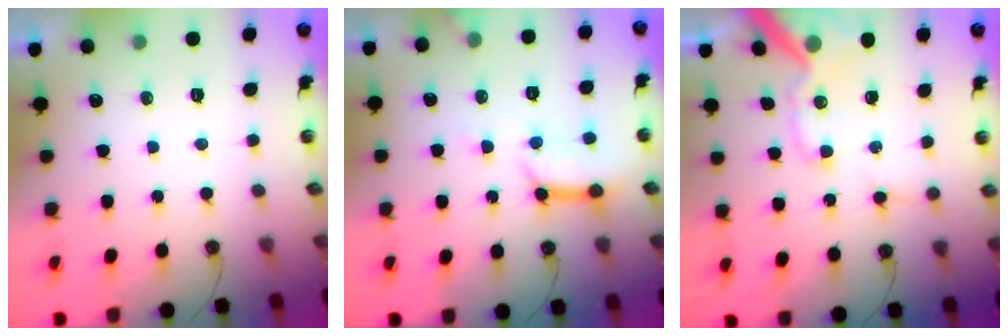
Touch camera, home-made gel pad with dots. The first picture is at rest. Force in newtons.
{"total": 11.0, "press": 11.0, "slide": 1.2}
{"total": 16.0, "press": 15.9, "slide": 2.3}